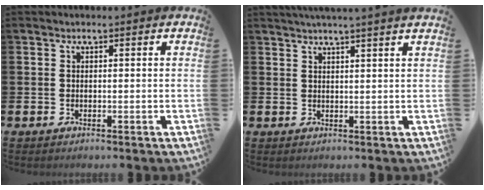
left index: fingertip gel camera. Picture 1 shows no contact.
{"total": 2.2, "force": [2.1, -0.8, 0.3], "torque": [-0.010, -0.010, 0.040]}